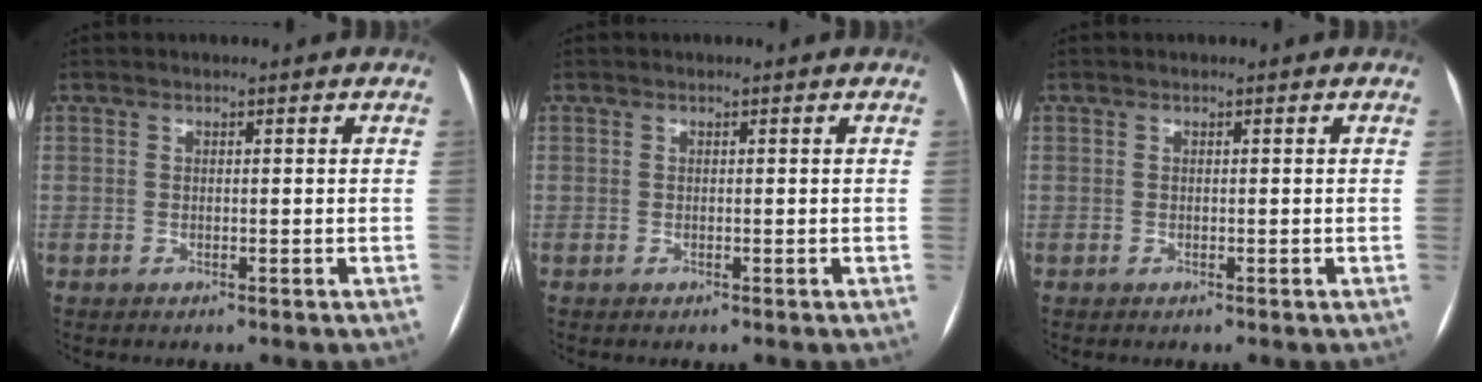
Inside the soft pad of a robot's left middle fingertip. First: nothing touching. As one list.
[{"total": 0.0}, {"total": 0.0}]